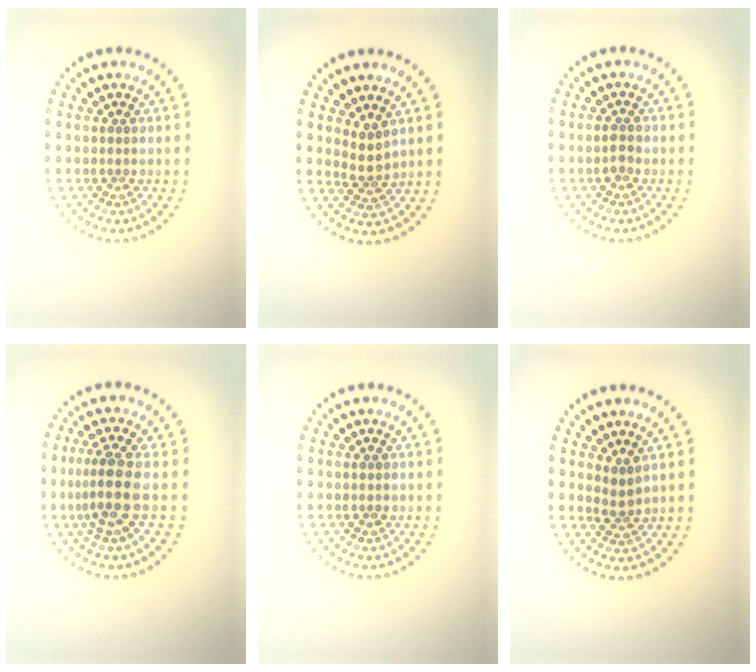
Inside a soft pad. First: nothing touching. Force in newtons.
{"total": 1.9, "press": 1.2, "slide": 1.4}
{"total": 1.1, "press": 1.1, "slide": 0.3}
{"total": 3.6, "press": 2.9, "slide": 2.1}
{"total": 0.6, "press": 0.6, "slide": 0.2}
{"total": 1.7, "press": 1.1, "slide": 1.3}